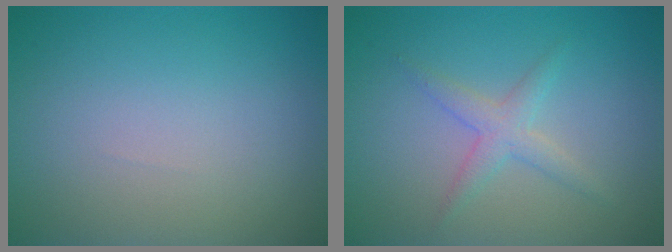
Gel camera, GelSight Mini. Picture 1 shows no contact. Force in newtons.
{"total": 2.0, "press": 2.0, "slide": 0.0}